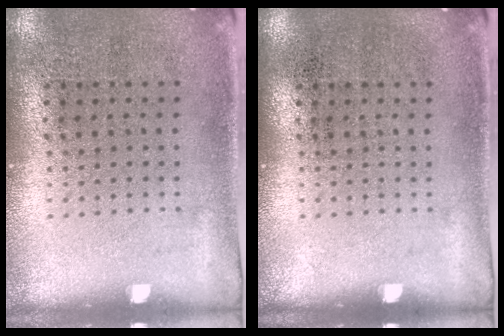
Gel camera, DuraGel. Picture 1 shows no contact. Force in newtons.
{"total": 0.0}